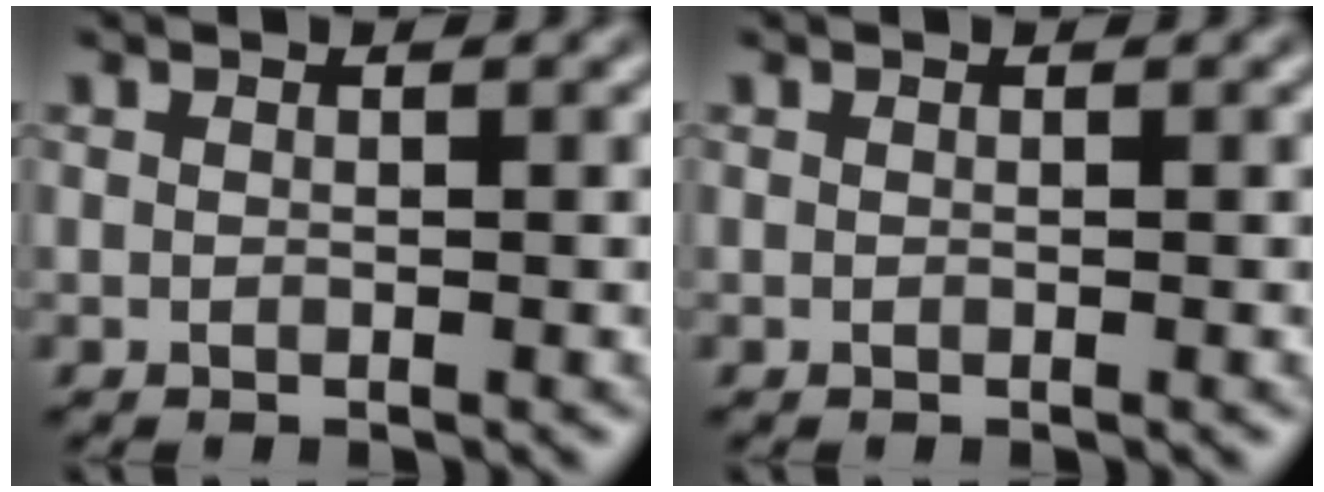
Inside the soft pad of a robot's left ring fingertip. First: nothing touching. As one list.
[{"total": 0.0}]